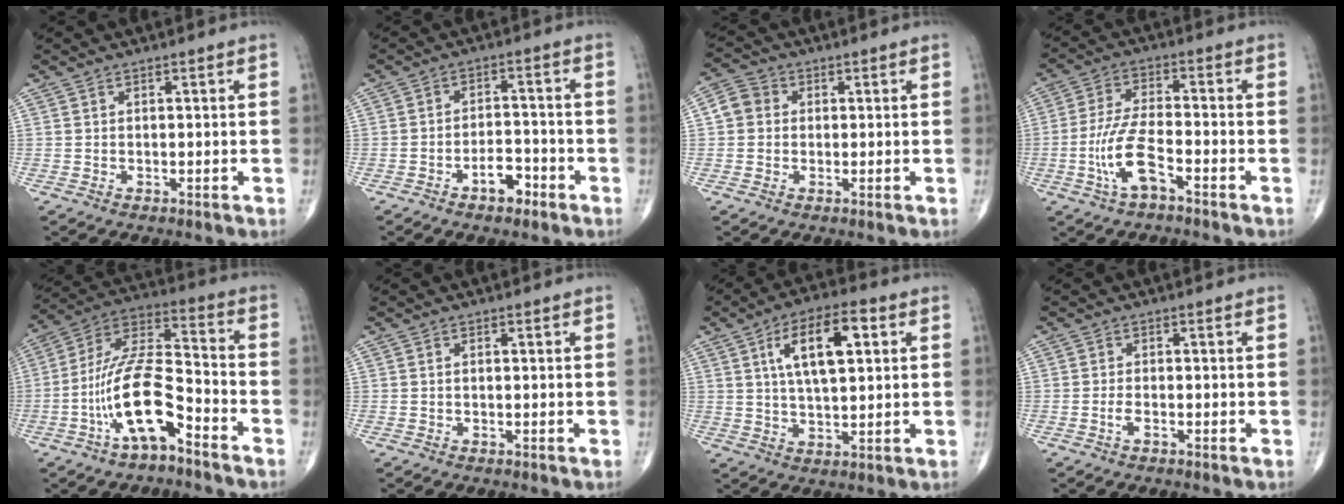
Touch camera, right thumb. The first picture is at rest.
{"total": 5.0, "force": [-2.9, 2.6, 3.1], "torque": [-0.034, 0.029, -0.047]}
{"total": 4.6, "force": [0.3, 4.1, 1.9], "torque": [-0.024, 0.010, -0.003]}
{"total": 8.7, "force": [-3.8, 2.8, 7.4], "torque": [-0.159, 0.027, -0.072]}
{"total": 15.0, "force": [-7.0, 5.3, 12.2], "torque": [-0.236, 0.066, -0.132]}
{"total": 0.0}
{"total": 12.6, "force": [3.8, 5.1, 10.8], "torque": [-0.174, 0.005, 0.061]}
{"total": 1.3, "force": [-0.6, 0.4, 1.1], "torque": [-0.024, 0.002, -0.013]}